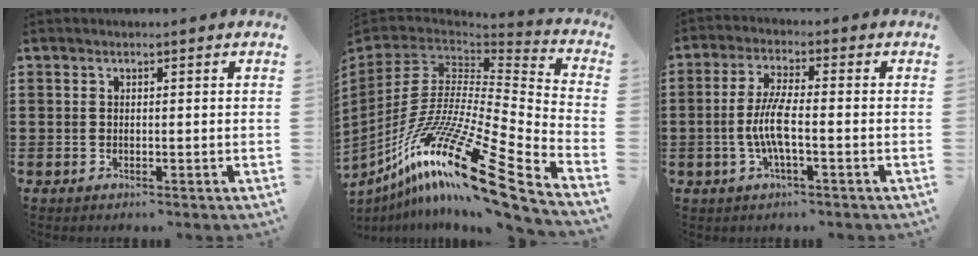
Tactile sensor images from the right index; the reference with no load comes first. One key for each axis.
{"total": 21.2, "fx": -12.3, "fy": 4.9, "fz": 16.6, "tx": -0.352, "ty": 0.019, "tz": -0.232}
{"total": 5.7, "fx": -1.4, "fy": 1.3, "fz": 5.4, "tx": -0.123, "ty": -0.005, "tz": -0.035}